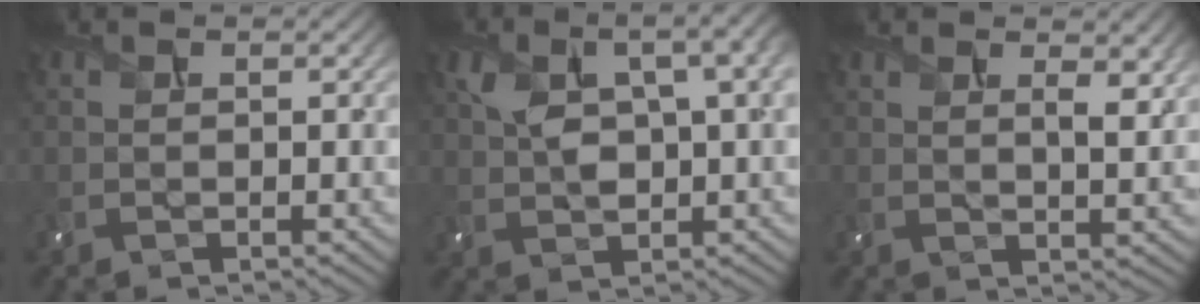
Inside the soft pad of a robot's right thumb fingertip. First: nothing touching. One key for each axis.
{"total": 8.6, "fx": 2.4, "fy": 4.1, "fz": 7.2, "tx": -0.148, "ty": 0.009, "tz": 0.044}
{"total": 3.6, "fx": 2.1, "fy": 1.0, "fz": 2.8, "tx": -0.055, "ty": -0.002, "tz": 0.038}